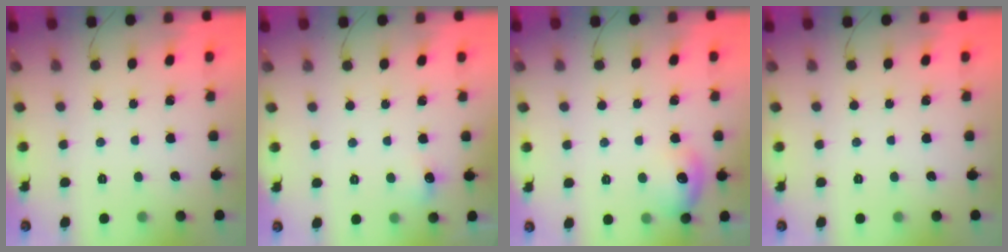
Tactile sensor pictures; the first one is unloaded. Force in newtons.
{"total": 4.8, "press": 4.6, "slide": 1.6}
{"total": 11.0, "press": 10.9, "slide": 0.9}
{"total": 0.0}